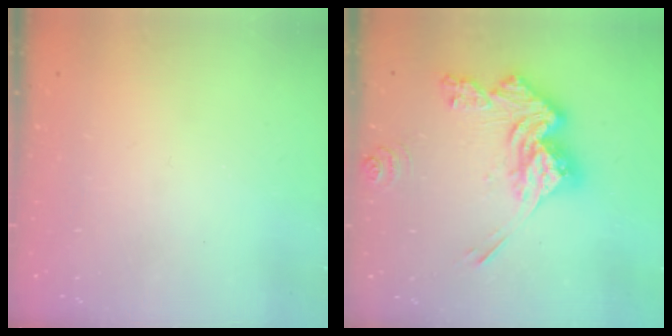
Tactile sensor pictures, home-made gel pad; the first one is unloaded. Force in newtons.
{"total": 18.3, "press": 18.2, "slide": 1.7}